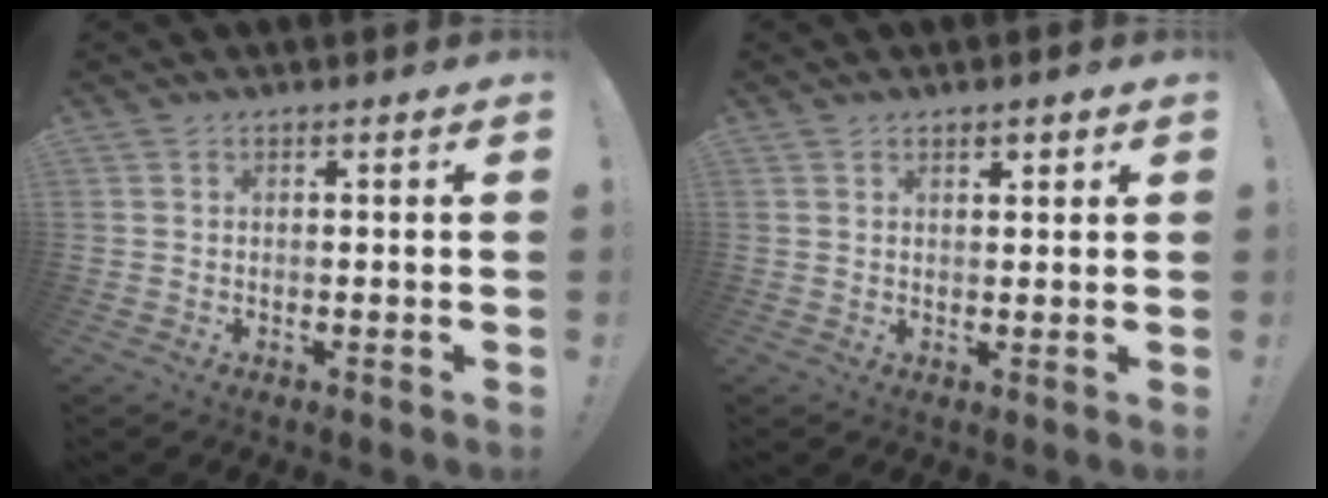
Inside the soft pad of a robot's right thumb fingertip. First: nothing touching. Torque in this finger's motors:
{"motor_torque": [-0.16, -0.38, -0.42, 0.00, 0.09]}